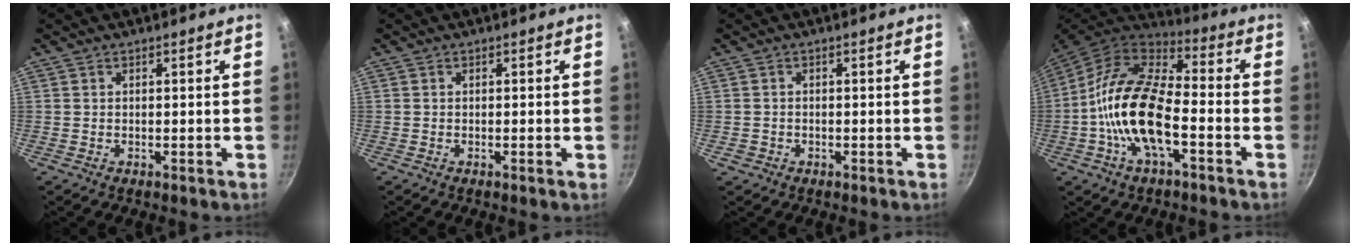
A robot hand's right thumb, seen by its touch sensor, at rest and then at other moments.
{"total": 0.6, "force": [-0.3, -0.1, 0.5], "torque": [-0.009, 0.000, -0.007]}
{"total": 1.2, "force": [-0.6, 0.9, 0.3], "torque": [-0.009, 0.003, -0.006]}
{"total": 18.0, "force": [-4.3, 8.3, 15.4], "torque": [-0.279, 0.038, -0.099]}